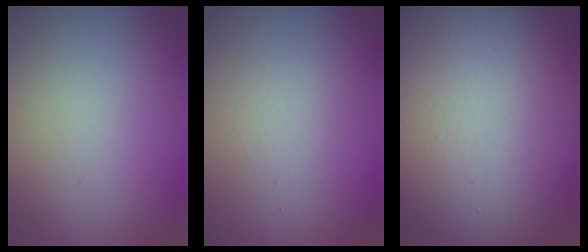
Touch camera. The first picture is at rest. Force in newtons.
{"total": 1.3, "press": 1.3, "slide": 0.0}
{"total": 15.2, "press": 15.1, "slide": 1.0}